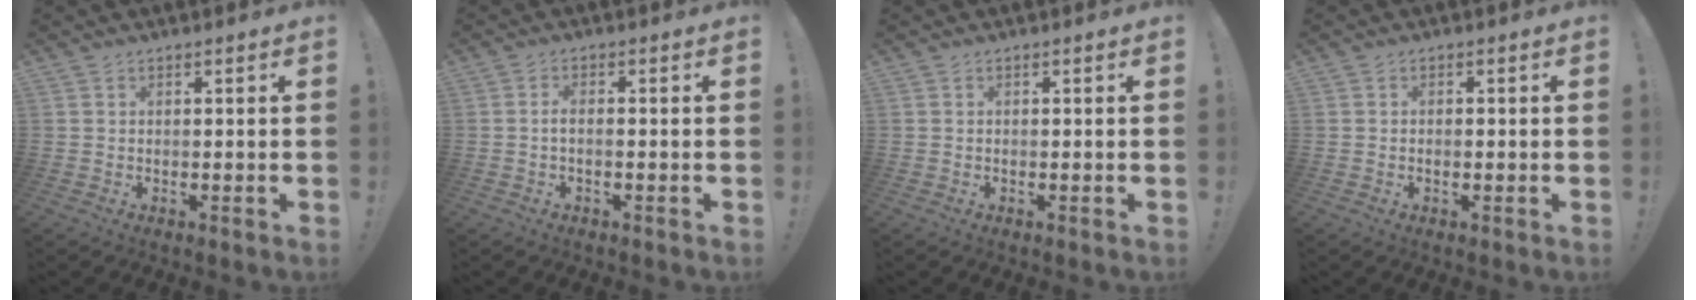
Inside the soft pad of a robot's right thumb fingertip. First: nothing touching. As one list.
[{"total": 2.3, "force": [-0.5, 0.4, 2.2], "torque": [-0.040, 0.003, -0.010]}, {"total": 0.0}, {"total": 0.9, "force": [-0.4, 0.5, 0.6], "torque": [-0.003, 0.000, -0.009]}]